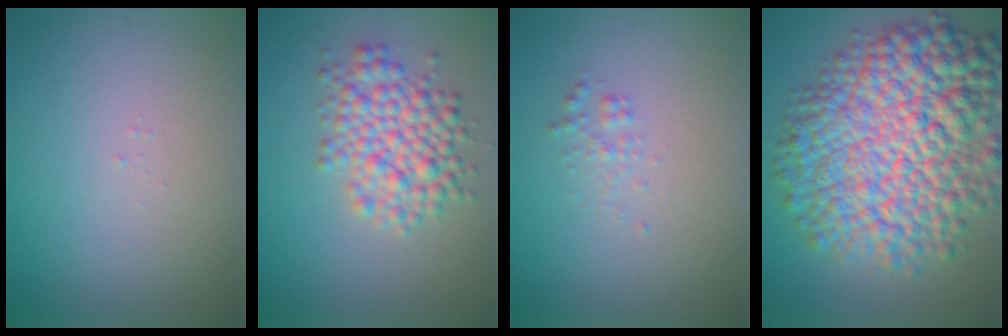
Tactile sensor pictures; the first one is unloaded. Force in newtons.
{"total": 5.1, "press": 5.1, "slide": 0.2}
{"total": 1.0, "press": 1.0, "slide": 0.0}
{"total": 14.0, "press": 14.0, "slide": 0.3}